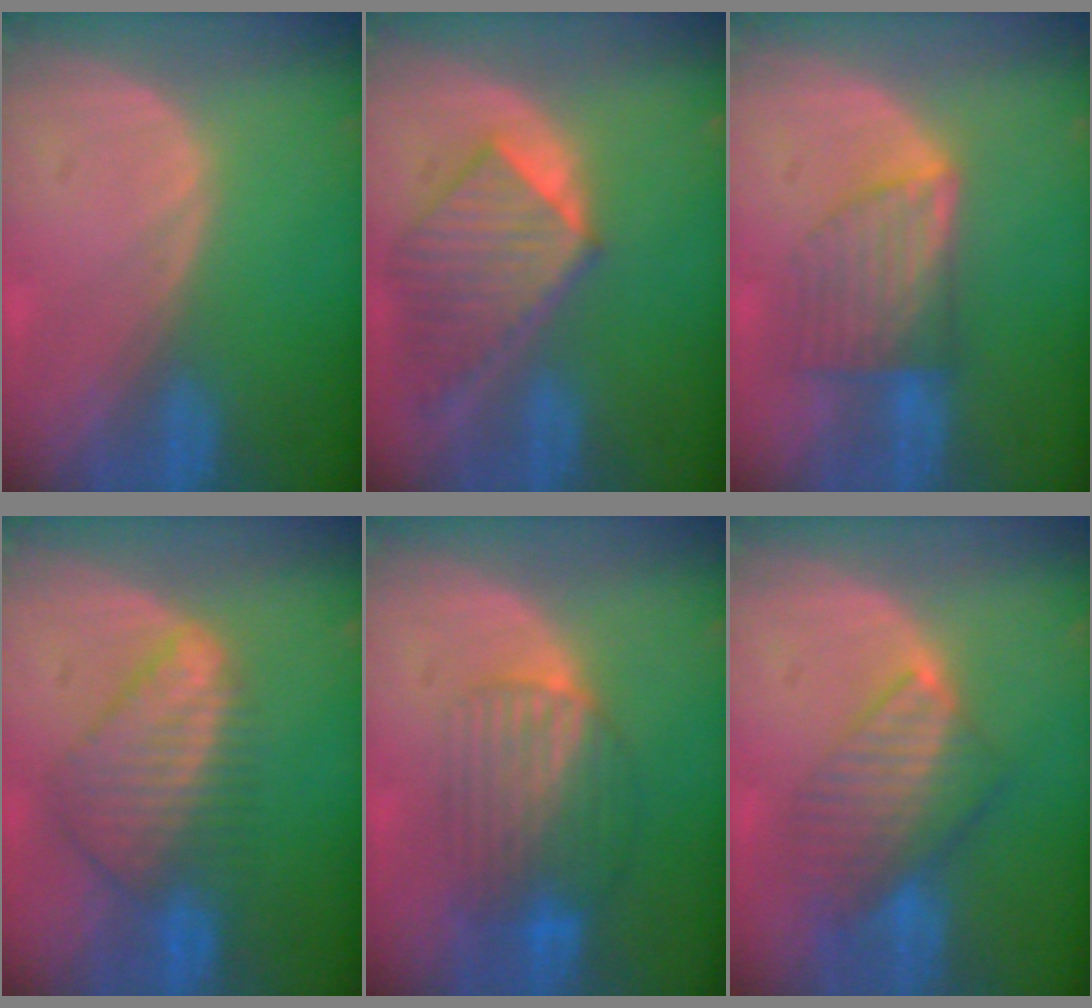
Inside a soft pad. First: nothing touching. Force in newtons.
{"total": 8.2, "press": 7.5, "slide": 3.2}
{"total": 7.3, "press": 6.4, "slide": 3.5}
{"total": 8.5, "press": 7.4, "slide": 4.2}
{"total": 7.4, "press": 7.2, "slide": 1.7}
{"total": 8.1, "press": 7.1, "slide": 4.0}